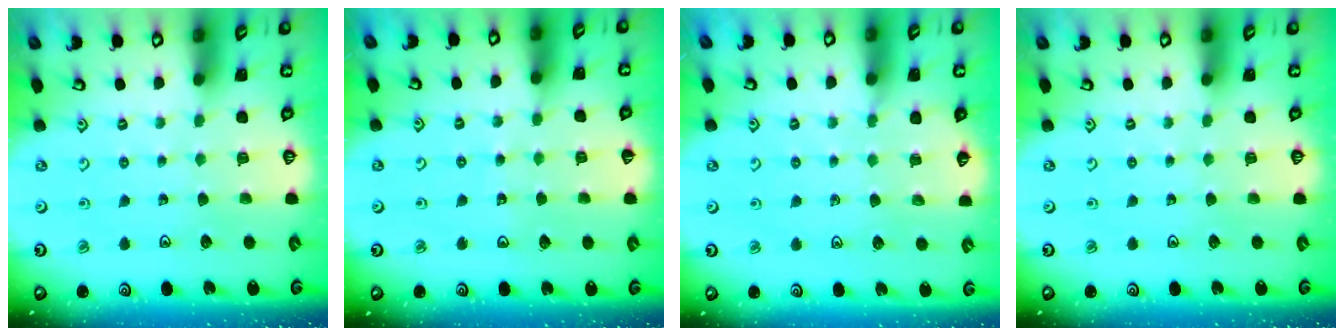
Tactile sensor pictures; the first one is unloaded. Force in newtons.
{"total": 4.8, "press": 4.7, "slide": 0.5}
{"total": 4.5, "press": 4.5, "slide": 0.6}
{"total": 0.0}